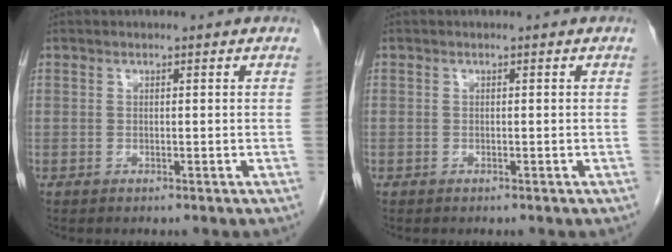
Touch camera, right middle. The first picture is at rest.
{"total": 0.0}